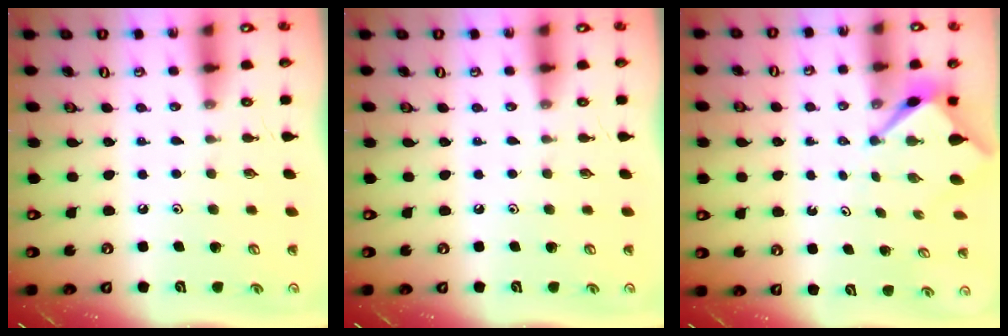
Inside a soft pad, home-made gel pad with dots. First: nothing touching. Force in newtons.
{"total": 0.0}
{"total": 3.1, "press": 3.1, "slide": 0.2}